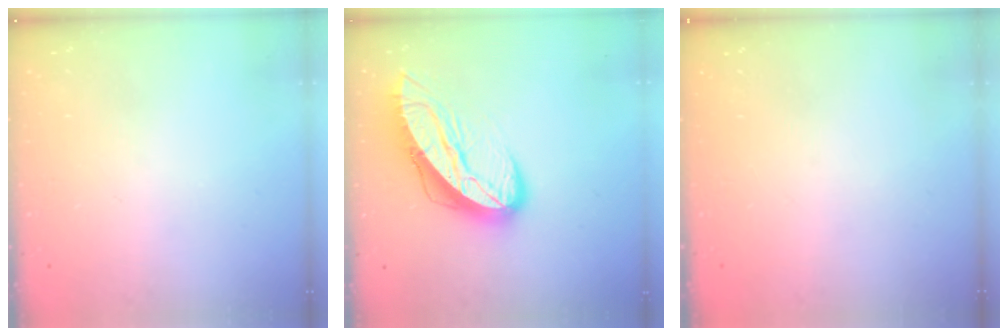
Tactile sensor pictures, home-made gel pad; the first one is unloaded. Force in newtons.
{"total": 12.4, "press": 12.3, "slide": 1.3}
{"total": 0.0}